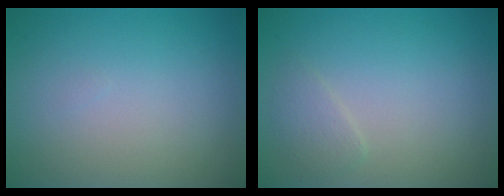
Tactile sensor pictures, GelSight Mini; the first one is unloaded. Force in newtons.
{"total": 1.3, "press": 1.3, "slide": 0.1}